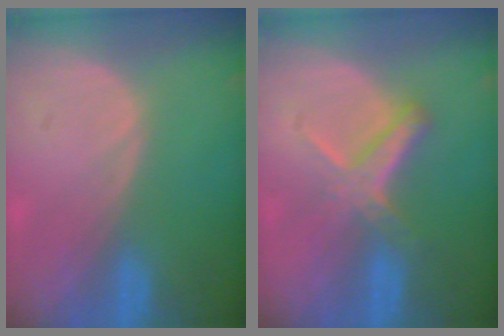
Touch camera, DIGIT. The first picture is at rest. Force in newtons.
{"total": 5.6, "press": 5.1, "slide": 2.3}